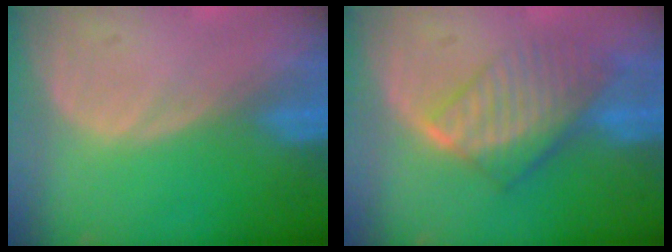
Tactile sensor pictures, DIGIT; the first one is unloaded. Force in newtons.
{"total": 8.0, "press": 7.1, "slide": 3.7}